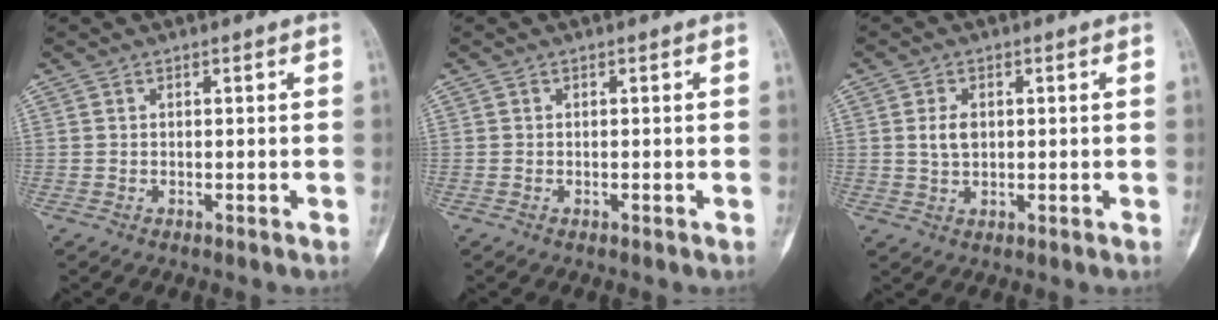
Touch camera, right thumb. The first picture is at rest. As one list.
[{"total": 0.0}, {"total": 3.6, "force": [0.6, 2.4, 2.7], "torque": [-0.046, -0.001, 0.014]}]